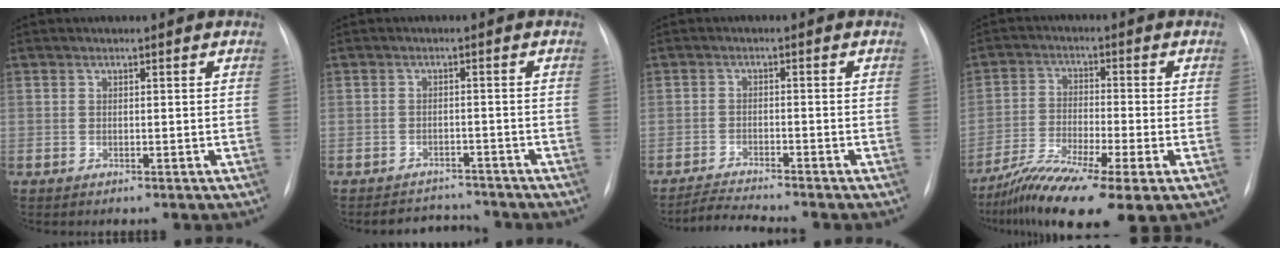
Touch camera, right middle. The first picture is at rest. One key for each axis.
{"total": 4.5, "fx": -4.3, "fy": 1.1, "fz": -0.2, "tx": 0.002, "ty": 0.008, "tz": -0.063}
{"total": 4.6, "fx": -4.4, "fy": -1.0, "fz": 1.0, "tx": -0.023, "ty": -0.021, "tz": -0.076}
{"total": 12.6, "fx": -8.2, "fy": 1.1, "fz": 9.5, "tx": -0.178, "ty": -0.030, "tz": -0.146}